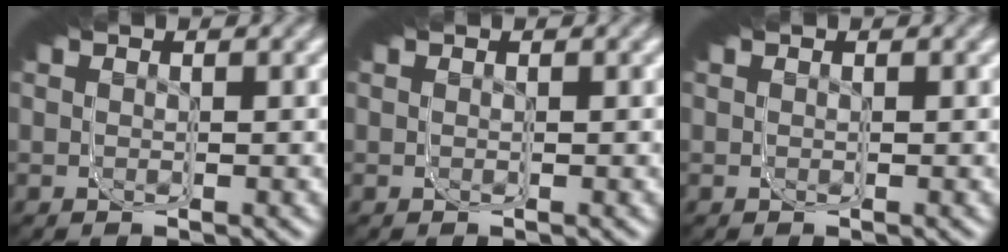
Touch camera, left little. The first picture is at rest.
{"total": 0.0}
{"total": 0.0}